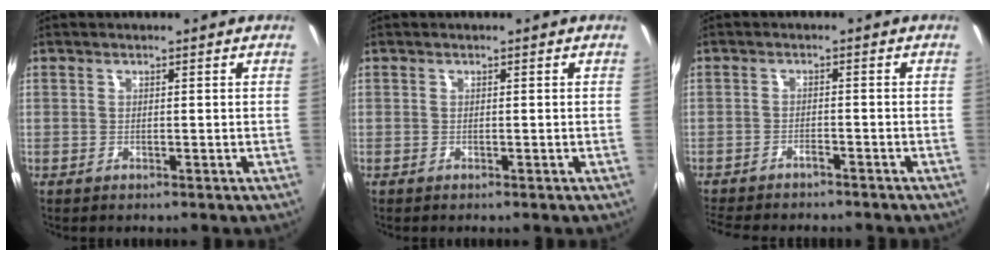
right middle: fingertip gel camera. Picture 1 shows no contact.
{"total": 0.0}
{"total": 6.5, "force": [-5.9, 1.1, 2.5], "torque": [-0.071, -0.015, -0.095]}